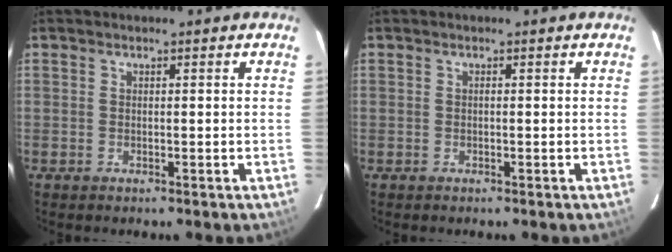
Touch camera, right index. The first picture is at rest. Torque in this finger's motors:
{"motor_torque": [0.12, -0.02, 0.06, 0.01]}